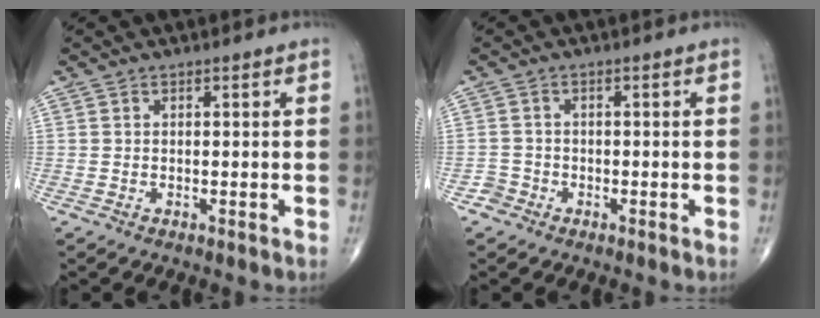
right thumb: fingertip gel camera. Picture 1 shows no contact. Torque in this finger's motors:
{"motor_torque": [0.19, 0.07, -0.08, -0.01, 0.01]}